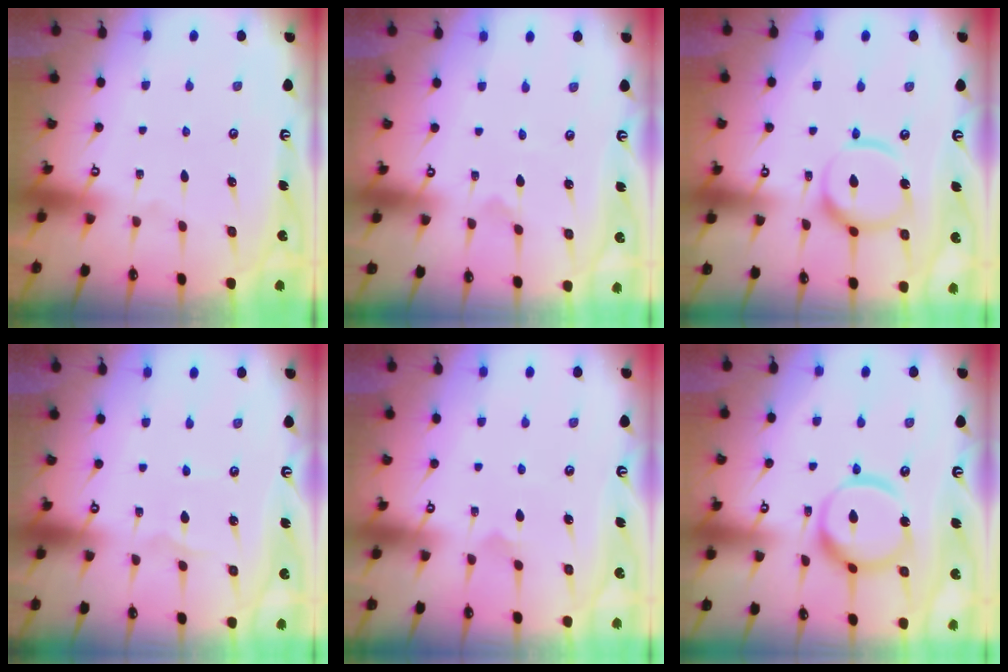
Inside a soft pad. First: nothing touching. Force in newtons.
{"total": 0.0}
{"total": 15.3, "press": 15.2, "slide": 1.7}
{"total": 1.1, "press": 1.1, "slide": 0.1}
{"total": 4.8, "press": 4.8, "slide": 0.3}
{"total": 14.1, "press": 14.0, "slide": 1.4}